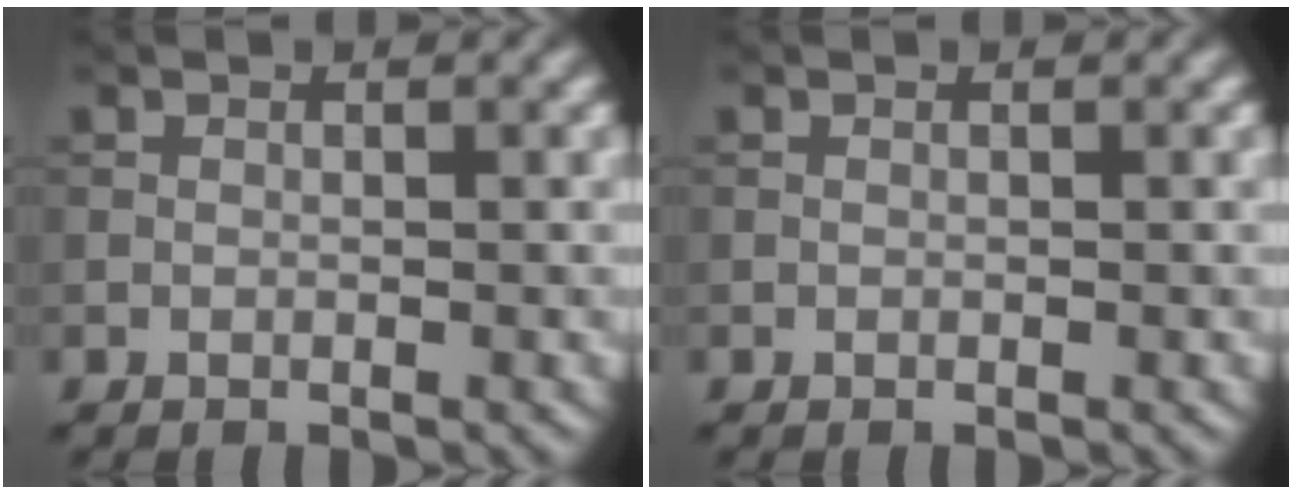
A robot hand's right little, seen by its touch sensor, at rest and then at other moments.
{"total": 0.0}